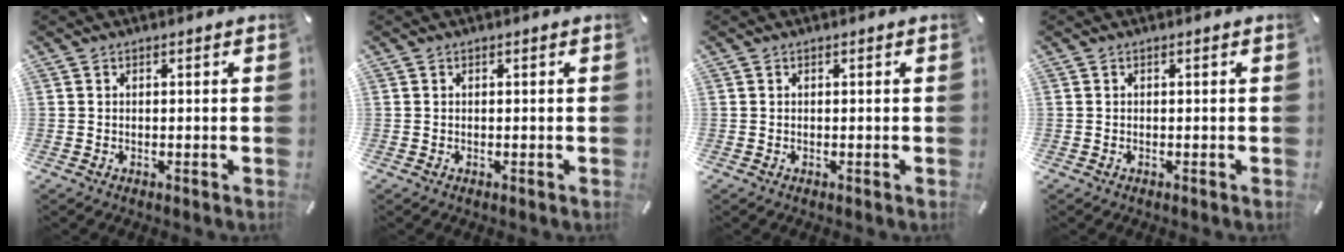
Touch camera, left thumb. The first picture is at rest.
{"total": 0.0}
{"total": 0.0}
{"total": 0.0}